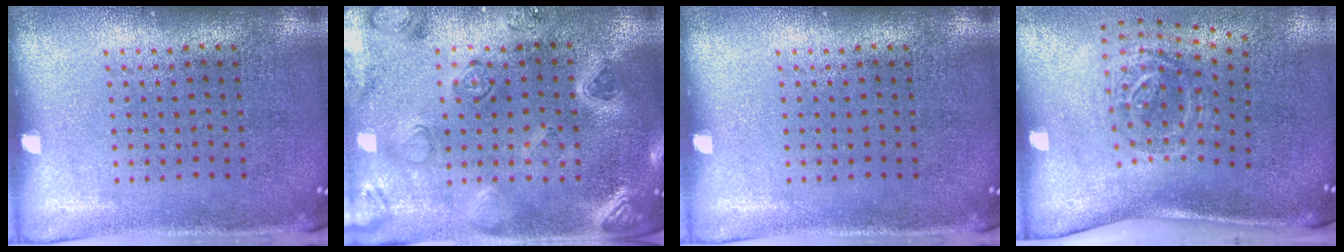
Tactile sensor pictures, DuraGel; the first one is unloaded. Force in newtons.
{"total": 2.3, "press": 2.3, "slide": 0.1}
{"total": 0.0}
{"total": 1.9, "press": 1.2, "slide": 1.6}